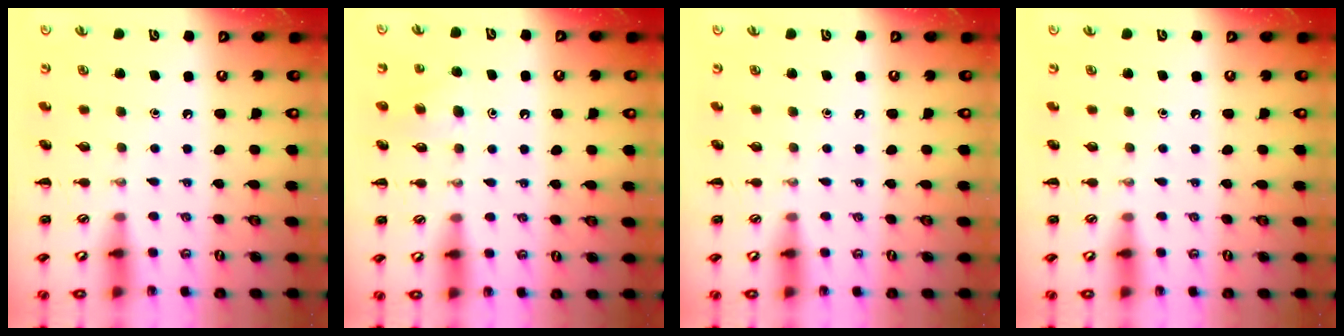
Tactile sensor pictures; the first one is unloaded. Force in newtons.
{"total": 4.7, "press": 4.5, "slide": 1.5}
{"total": 0.0}
{"total": 0.0}